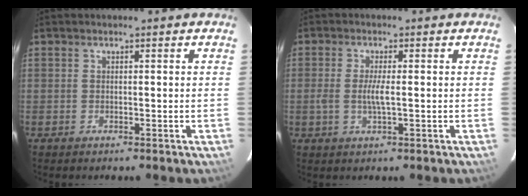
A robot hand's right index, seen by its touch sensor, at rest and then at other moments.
{"total": 3.3, "force": [-0.3, 0.4, 3.2], "torque": [-0.064, -0.003, -0.007]}